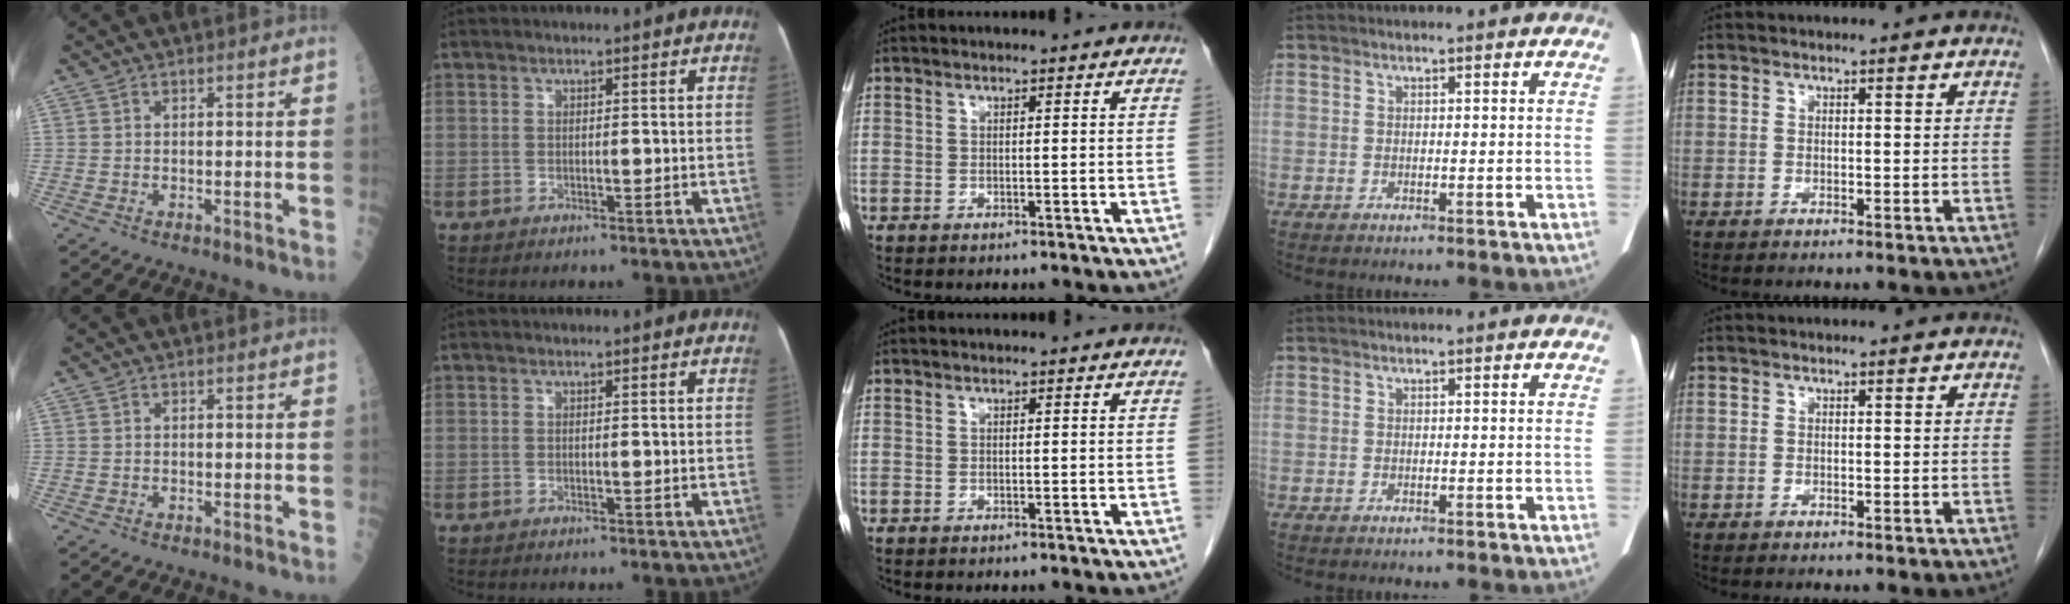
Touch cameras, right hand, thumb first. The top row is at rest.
{}